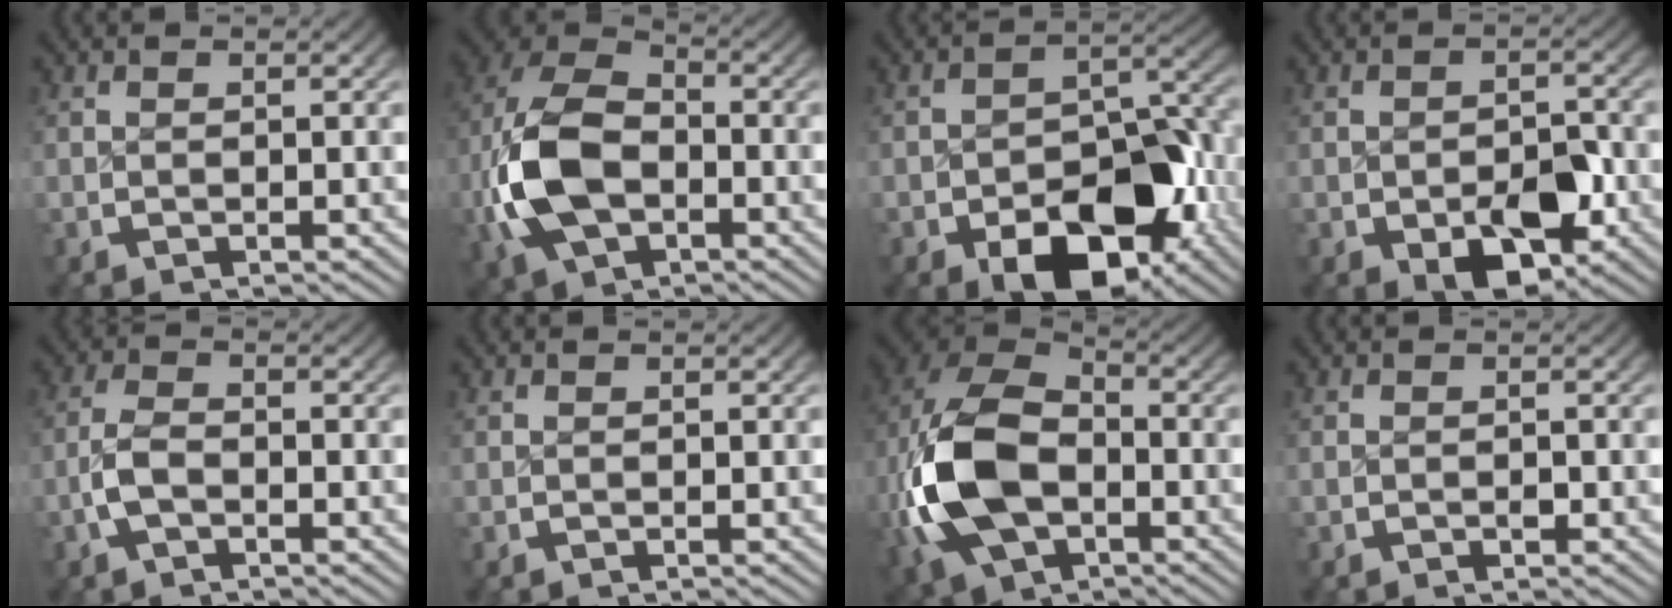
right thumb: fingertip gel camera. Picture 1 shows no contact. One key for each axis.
{"total": 11.8, "fx": -1.7, "fy": 8.4, "fz": 8.1, "tx": -0.208, "ty": -0.036, "tz": -0.014}
{"total": 11.9, "fx": -4.1, "fy": 6.8, "fz": 8.9, "tx": -0.145, "ty": -0.045, "tz": -0.040}
{"total": 6.5, "fx": -1.8, "fy": 4.0, "fz": 4.9, "tx": -0.092, "ty": -0.035, "tz": -0.014}
{"total": 2.8, "fx": -0.8, "fy": 1.7, "fz": 2.0, "tx": -0.055, "ty": -0.006, "tz": -0.016}
{"total": 0.0}
{"total": 14.6, "fx": -1.5, "fy": 10.4, "fz": 10.1, "tx": -0.258, "ty": -0.046, "tz": -0.004}
{"total": 0.5, "fx": -0.3, "fy": 0.3, "fz": 0.3, "tx": -0.001, "ty": 0.000, "tz": -0.007}